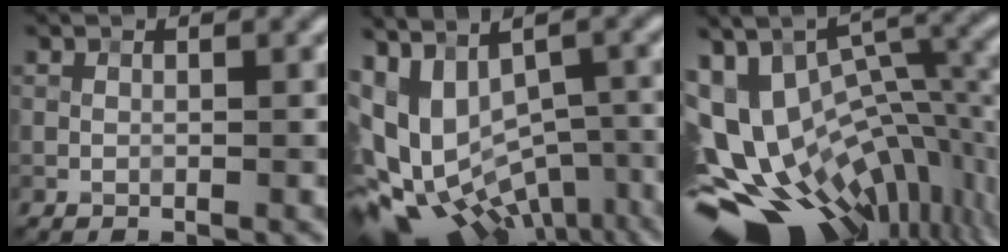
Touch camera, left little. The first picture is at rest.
{"total": 13.7, "force": [-5.1, 8.2, 9.7], "torque": [-0.170, -0.003, -0.028]}
{"total": 16.4, "force": [-4.1, 10.0, 12.4], "torque": [-0.187, 0.006, -0.033]}